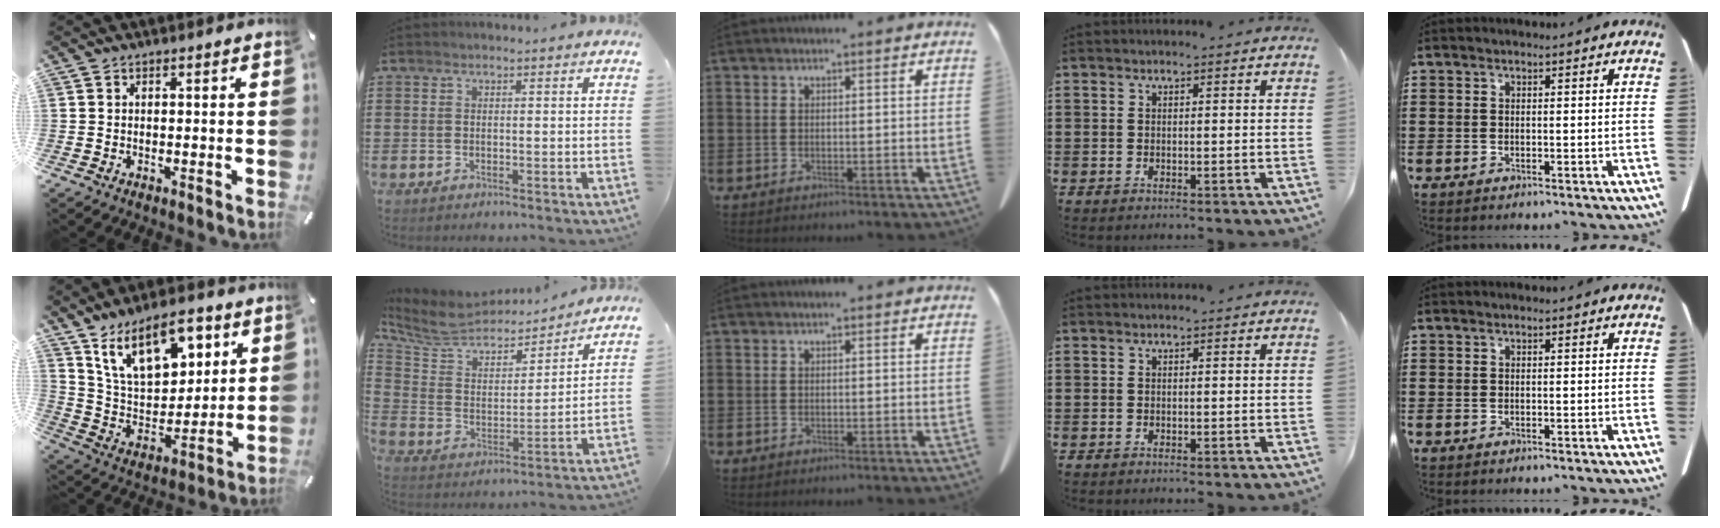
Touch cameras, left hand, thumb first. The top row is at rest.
{"thumb": {"total": 17.3, "force": [10.2, 9.7, 10.2], "torque": [-0.187, -0.043, 0.183]}, "index": {"total": 7.1, "force": [6.3, 2.8, 1.8], "torque": [-0.076, -0.043, 0.108]}}